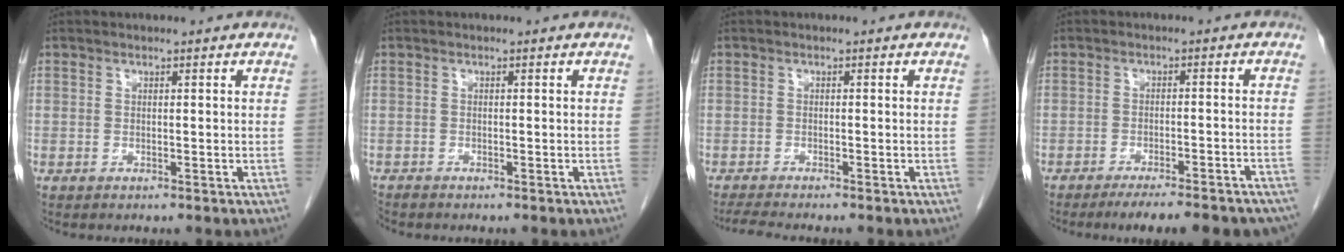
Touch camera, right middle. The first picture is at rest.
{"total": 0.7, "force": [-0.7, 0.1, 0.0], "torque": [-0.007, -0.003, -0.016]}
{"total": 3.5, "force": [-3.1, -0.5, 1.5], "torque": [-0.032, -0.016, -0.053]}
{"total": 15.1, "force": [-13.3, 2.2, 6.8], "torque": [-0.052, -0.001, -0.160]}